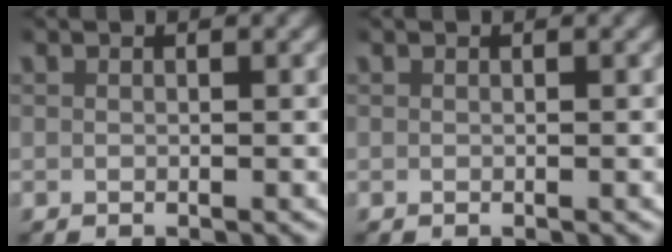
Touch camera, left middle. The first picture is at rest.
{"total": 0.0}